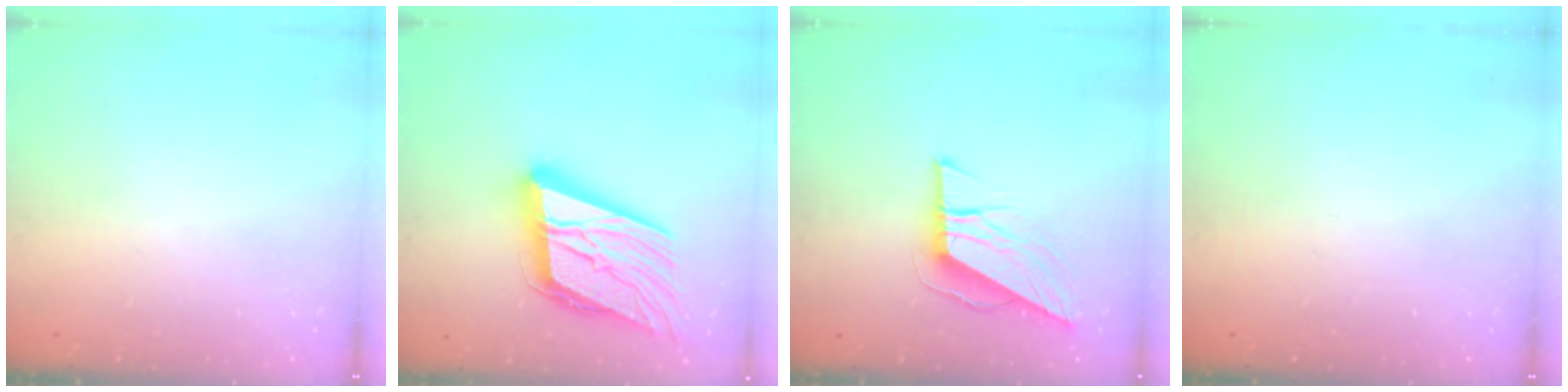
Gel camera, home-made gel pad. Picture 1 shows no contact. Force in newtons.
{"total": 27.8, "press": 27.3, "slide": 5.1}
{"total": 9.6, "press": 9.6, "slide": 0.5}
{"total": 0.0}